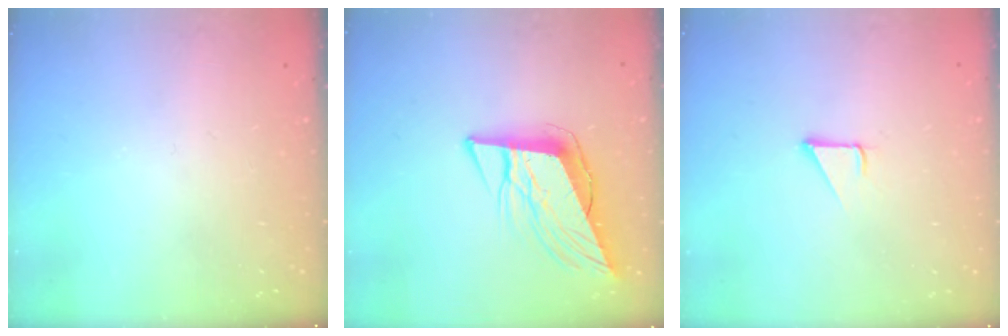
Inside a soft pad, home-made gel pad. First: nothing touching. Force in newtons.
{"total": 11.1, "press": 10.3, "slide": 4.0}
{"total": 1.9, "press": 1.9, "slide": 0.1}